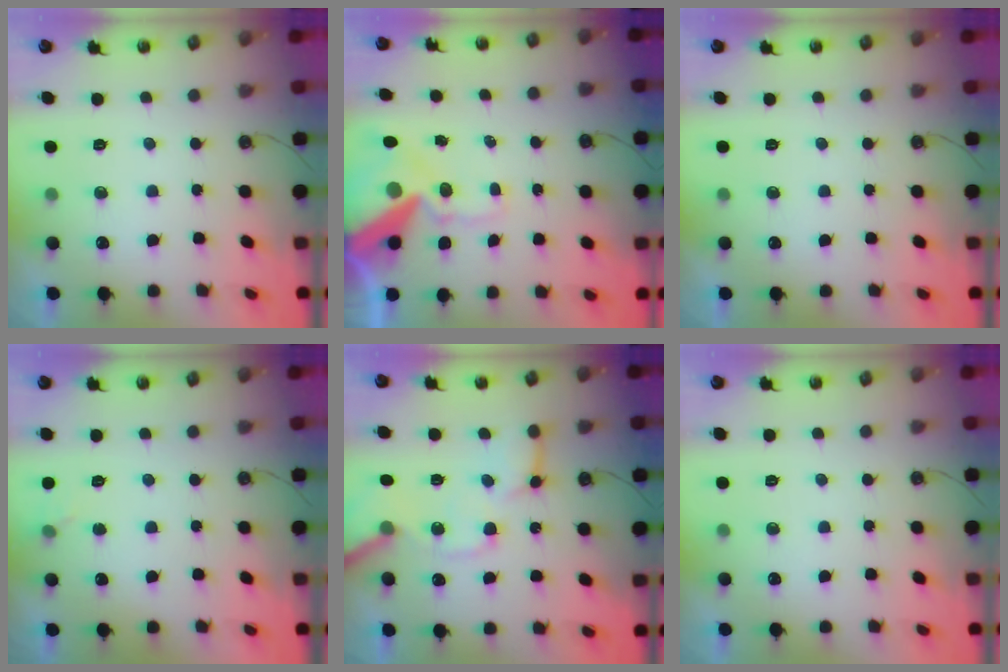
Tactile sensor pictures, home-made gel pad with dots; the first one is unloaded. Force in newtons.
{"total": 17.3, "press": 17.1, "slide": 2.6}
{"total": 0.0}
{"total": 4.9, "press": 4.8, "slide": 0.5}
{"total": 13.1, "press": 13.0, "slide": 1.7}
{"total": 0.0}